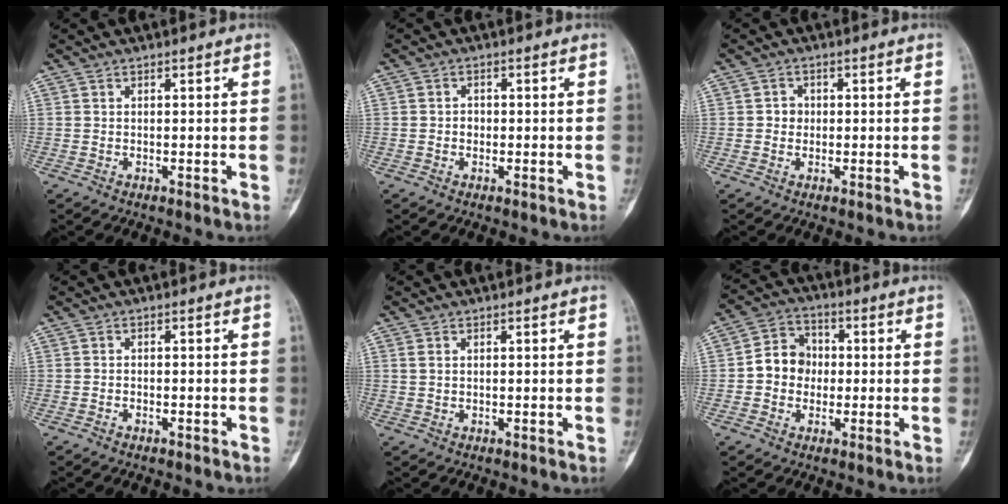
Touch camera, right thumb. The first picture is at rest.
{"total": 1.7, "force": [-0.2, 1.5, 0.7], "torque": [-0.002, 0.006, -0.005]}
{"total": 2.0, "force": [0.0, 1.8, 0.7], "torque": [0.001, 0.006, -0.004]}
{"total": 0.7, "force": [-0.6, 0.3, 0.3], "torque": [-0.011, 0.006, -0.009]}
{"total": 1.2, "force": [0.4, 0.8, 0.8], "torque": [-0.021, 0.003, 0.013]}
{"total": 7.7, "force": [-0.5, 6.8, 3.6], "torque": [-0.034, 0.023, -0.022]}